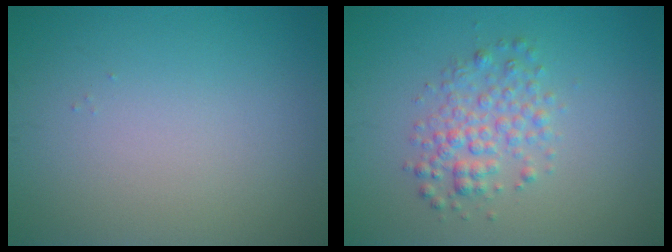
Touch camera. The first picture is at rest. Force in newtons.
{"total": 3.0, "press": 3.0, "slide": 0.1}